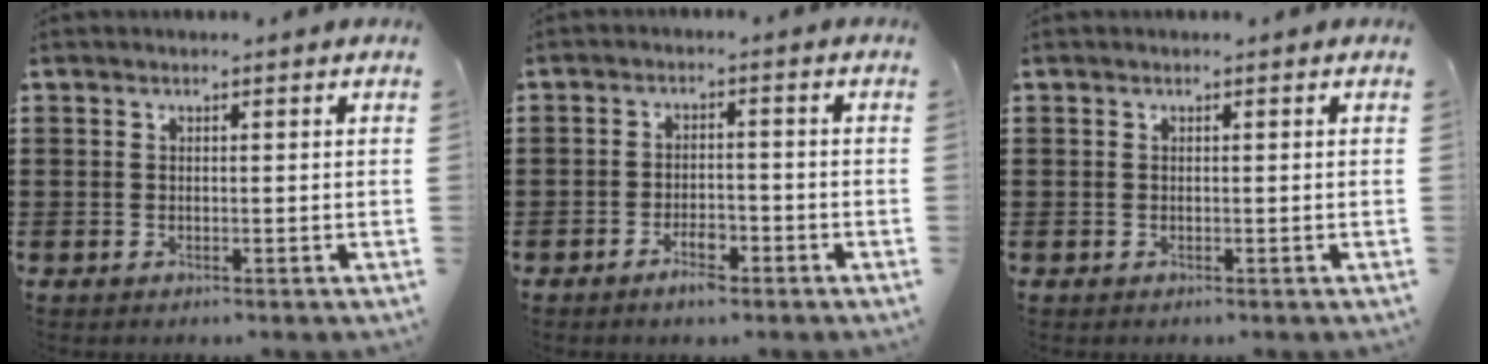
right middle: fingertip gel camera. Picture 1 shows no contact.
{"total": 3.9, "force": [-2.6, 1.3, 2.5], "torque": [-0.044, 0.007, -0.050]}
{"total": 0.0}